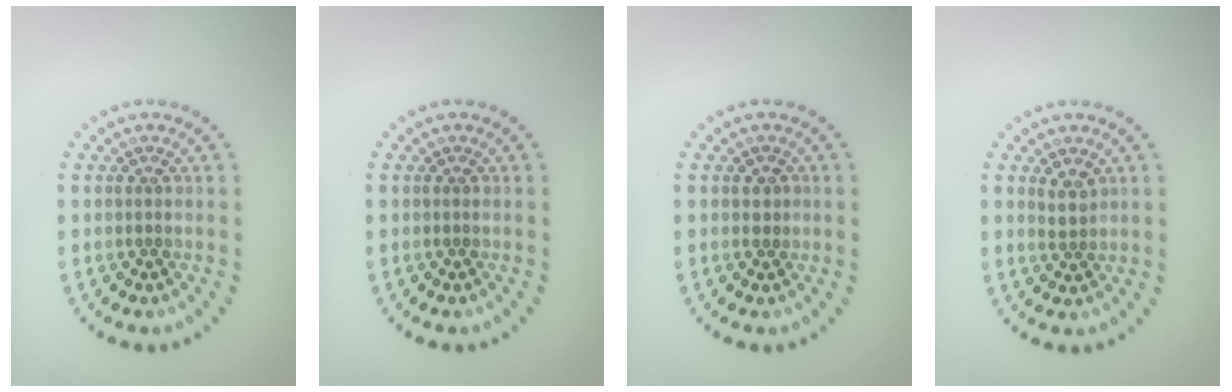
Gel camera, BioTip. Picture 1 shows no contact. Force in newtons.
{"total": 0.0}
{"total": 0.7, "press": 0.7, "slide": 0.2}
{"total": 1.6, "press": 1.4, "slide": 0.9}